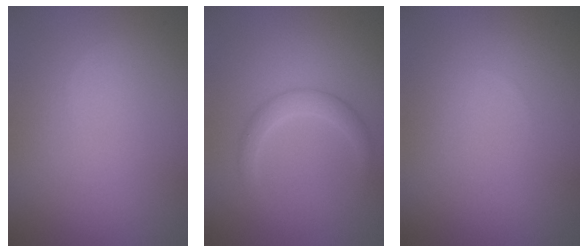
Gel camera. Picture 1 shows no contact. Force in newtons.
{"total": 1.9, "press": 1.9, "slide": 0.1}
{"total": 0.0}